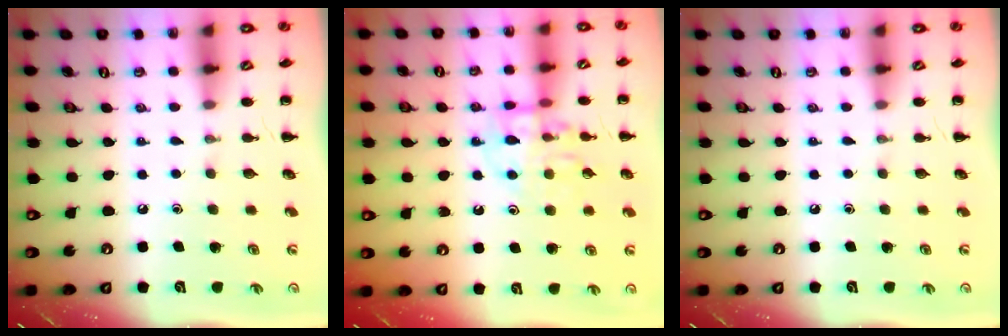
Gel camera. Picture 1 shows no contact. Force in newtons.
{"total": 12.0, "press": 12.0, "slide": 1.1}
{"total": 0.0}